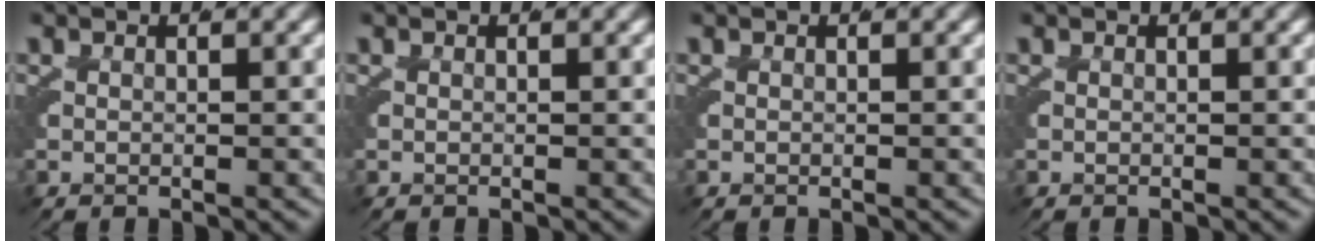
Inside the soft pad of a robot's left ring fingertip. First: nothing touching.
{"total": 0.0}
{"total": 0.0}
{"total": 0.0}